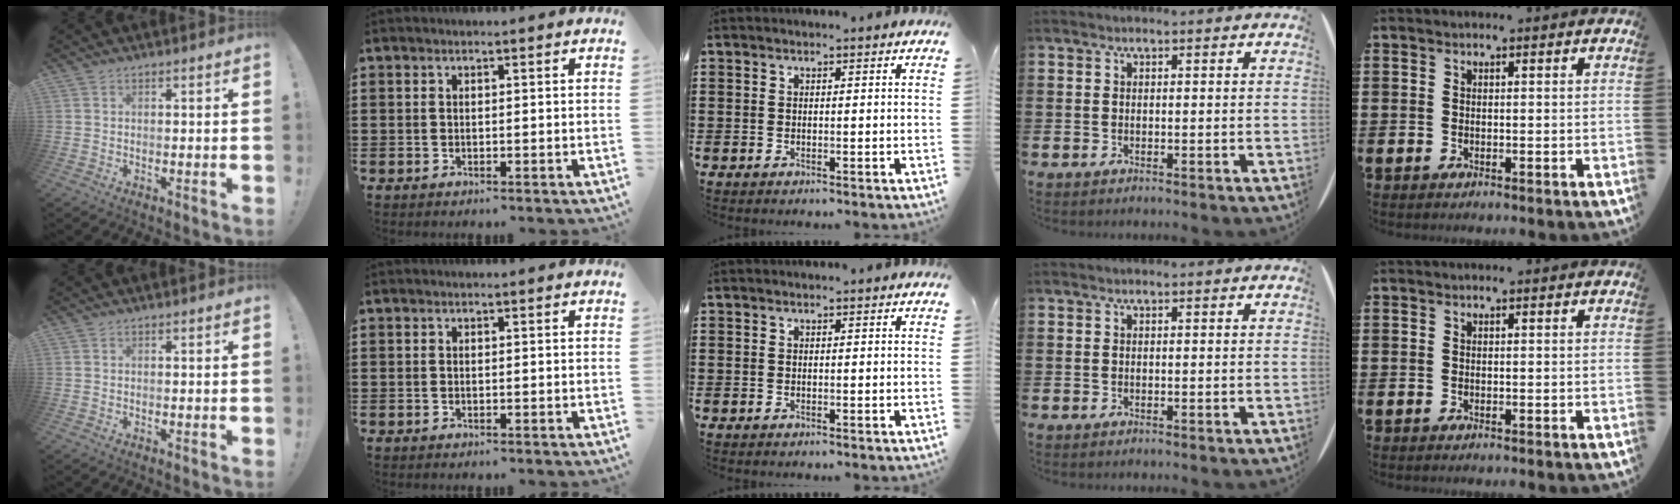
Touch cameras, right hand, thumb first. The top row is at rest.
{}